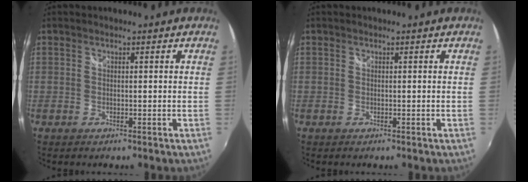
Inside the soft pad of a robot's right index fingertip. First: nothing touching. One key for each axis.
{"total": 0.0}